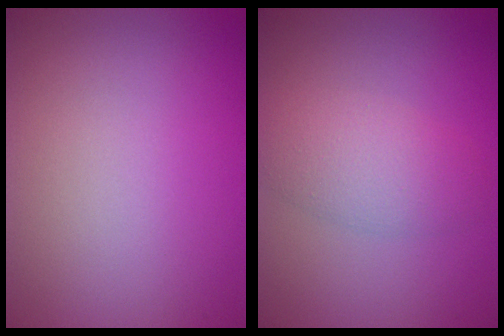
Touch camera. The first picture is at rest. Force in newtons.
{"total": 3.4, "press": 3.4, "slide": 0.1}